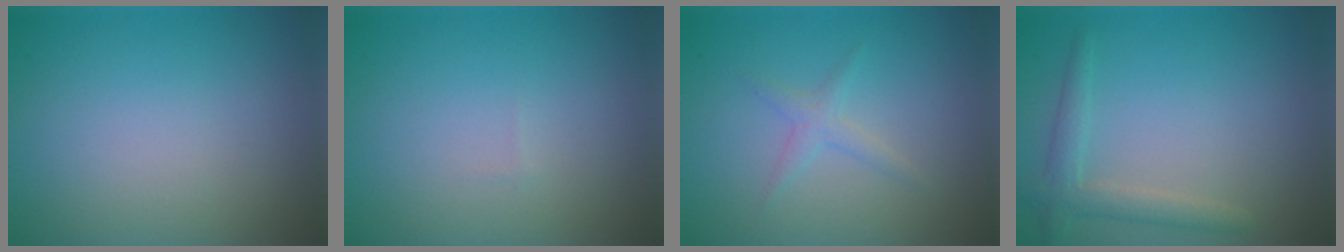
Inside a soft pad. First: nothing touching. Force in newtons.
{"total": 0.0}
{"total": 1.3, "press": 1.3, "slide": 0.0}
{"total": 2.4, "press": 2.4, "slide": 0.2}